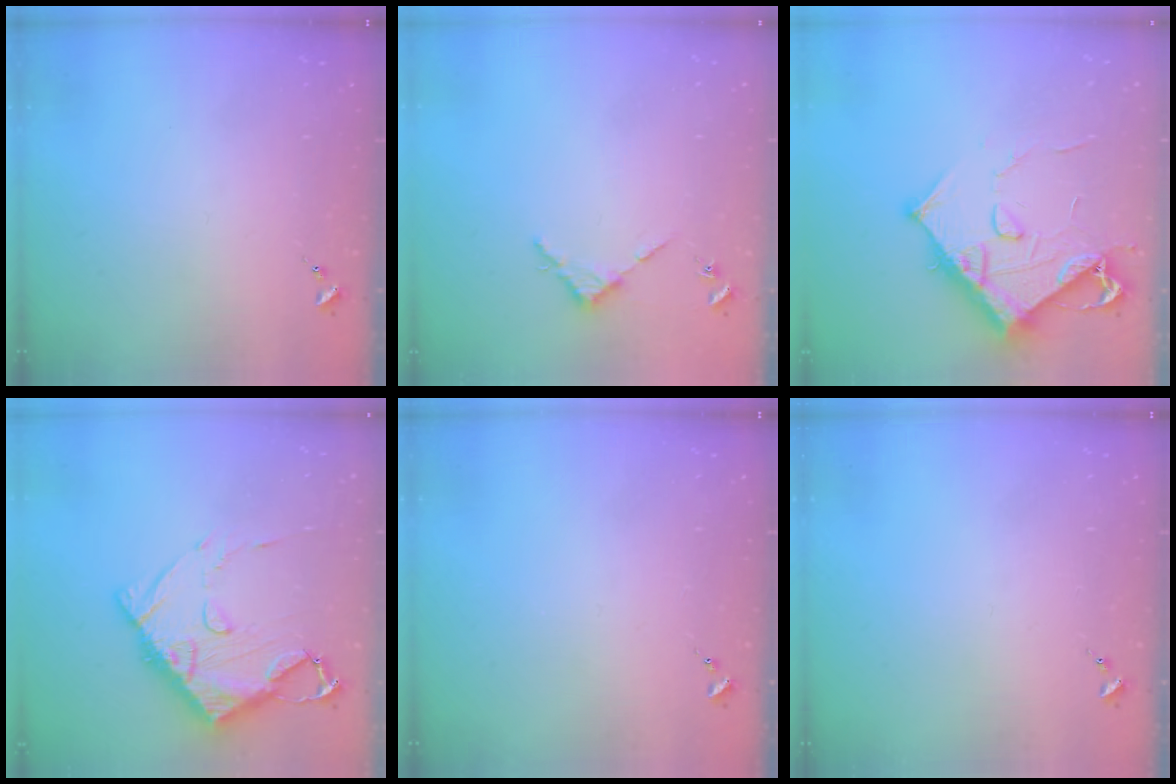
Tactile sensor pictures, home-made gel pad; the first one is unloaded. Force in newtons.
{"total": 2.7, "press": 2.7, "slide": 0.3}
{"total": 13.1, "press": 13.1, "slide": 1.4}
{"total": 14.3, "press": 14.2, "slide": 1.3}
{"total": 0.0}
{"total": 0.0}